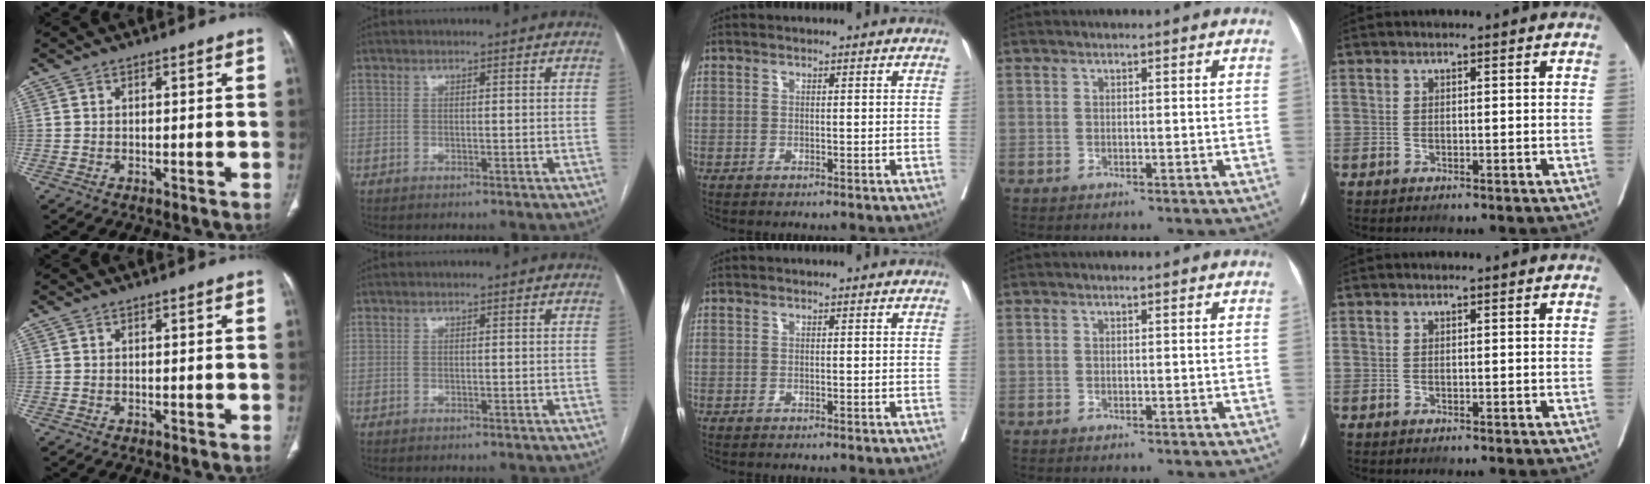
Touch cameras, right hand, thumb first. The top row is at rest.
{}